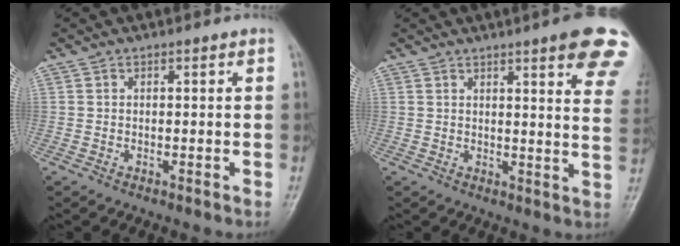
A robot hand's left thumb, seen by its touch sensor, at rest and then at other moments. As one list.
[{"total": 14.8, "force": [8.9, 2.6, 11.6], "torque": [-0.119, -0.032, 0.093]}]